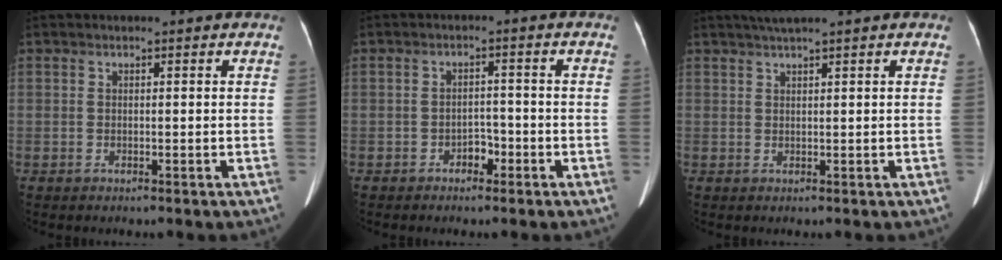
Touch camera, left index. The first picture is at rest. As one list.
[{"total": 2.3, "force": [-1.5, 1.4, 1.1], "torque": [-0.010, 0.007, -0.027]}, {"total": 3.0, "force": [2.4, -0.5, 1.7], "torque": [-0.028, 0.019, 0.046]}]